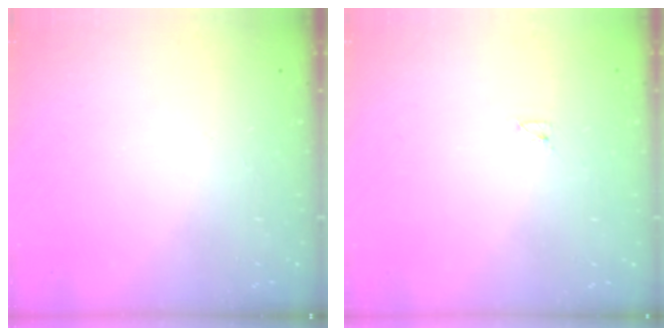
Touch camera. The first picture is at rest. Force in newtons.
{"total": 2.3, "press": 2.2, "slide": 0.4}